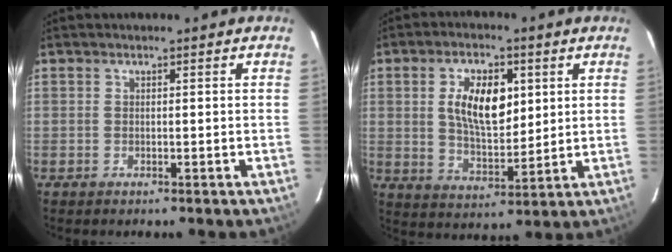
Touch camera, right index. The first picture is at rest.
{"total": 10.8, "force": [2.9, 5.4, 8.9], "torque": [-0.160, 0.008, 0.058]}